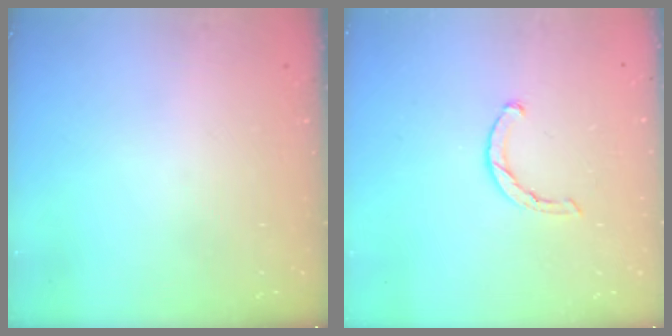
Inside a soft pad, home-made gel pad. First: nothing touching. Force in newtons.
{"total": 1.9, "press": 1.9, "slide": 0.3}